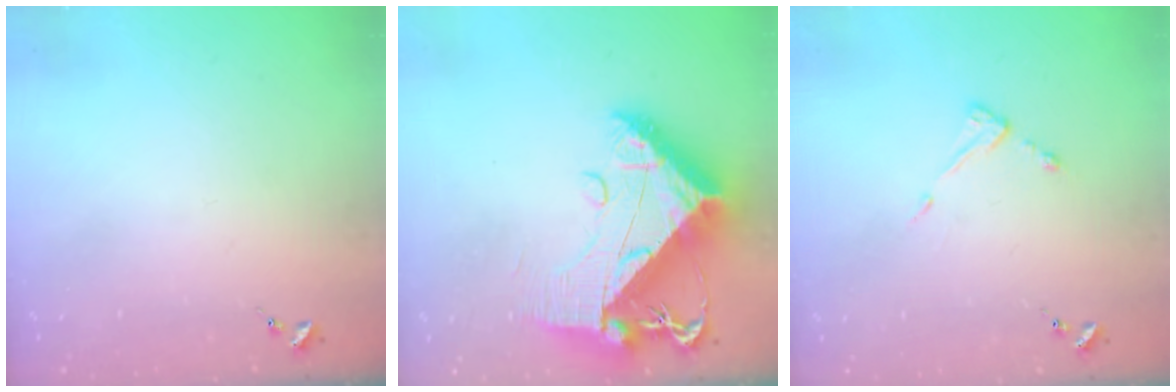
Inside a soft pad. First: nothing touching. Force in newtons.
{"total": 16.5, "press": 16.4, "slide": 1.8}
{"total": 4.4, "press": 4.4, "slide": 0.4}